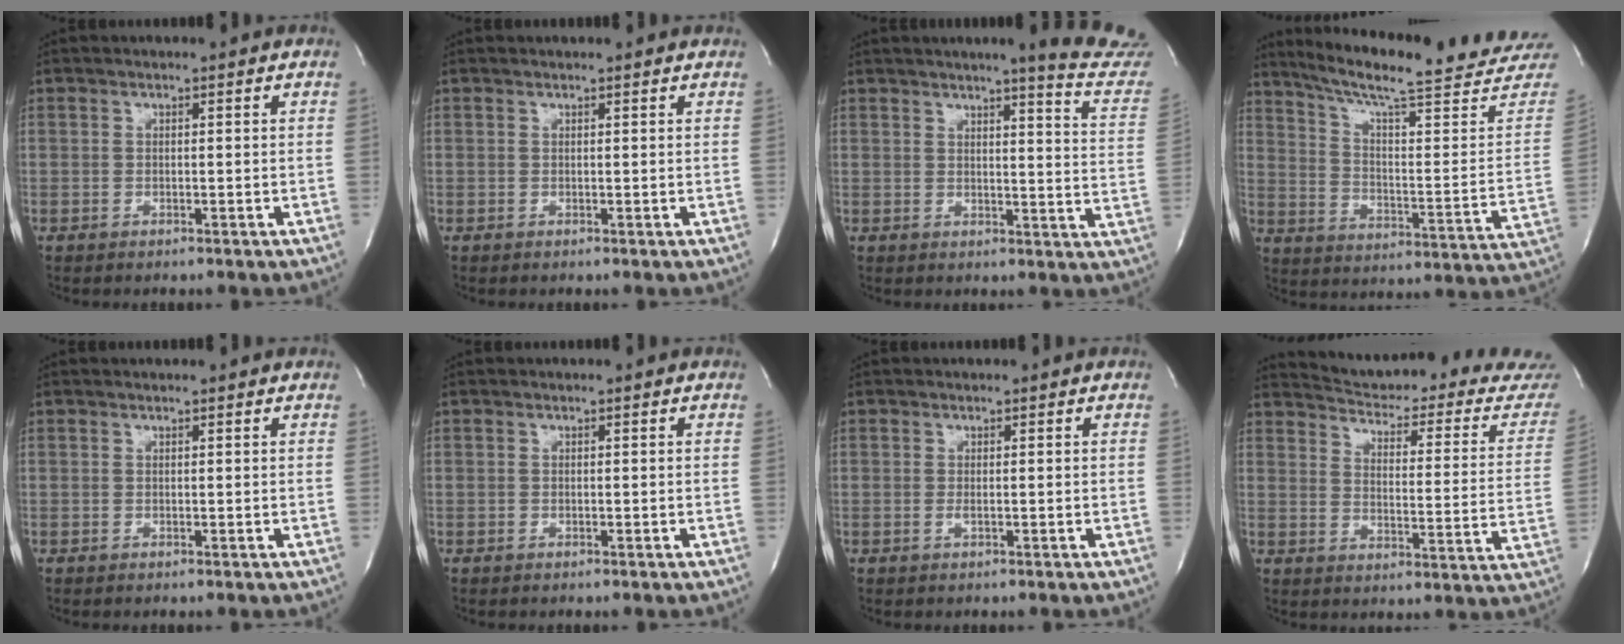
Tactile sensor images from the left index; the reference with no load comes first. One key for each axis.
{"total": 1.4, "fx": 1.3, "fy": 0.2, "fz": 0.2, "tx": -0.011, "ty": 0.008, "tz": 0.007}
{"total": 12.2, "fx": 11.2, "fy": -0.7, "fz": 4.8, "tx": -0.048, "ty": -0.092, "tz": 0.104}
{"total": 25.5, "fx": 22.8, "fy": 1.0, "fz": 11.3, "tx": -0.173, "ty": -0.084, "tz": 0.296}
{"total": 0.9, "fx": 0.9, "fy": 0.2, "fz": 0.1, "tx": -0.010, "ty": 0.005, "tz": 0.003}
{"total": 0.8, "fx": -0.8, "fy": 0.1, "fz": -0.1, "tx": 0.004, "ty": -0.004, "tz": -0.012}
{"total": 0.9, "fx": -0.8, "fy": 0.0, "fz": 0.5, "tx": -0.013, "ty": -0.007, "tz": -0.012}
{"total": 23.5, "fx": 22.3, "fy": 3.0, "fz": 6.6, "tx": -0.084, "ty": -0.105, "tz": 0.256}